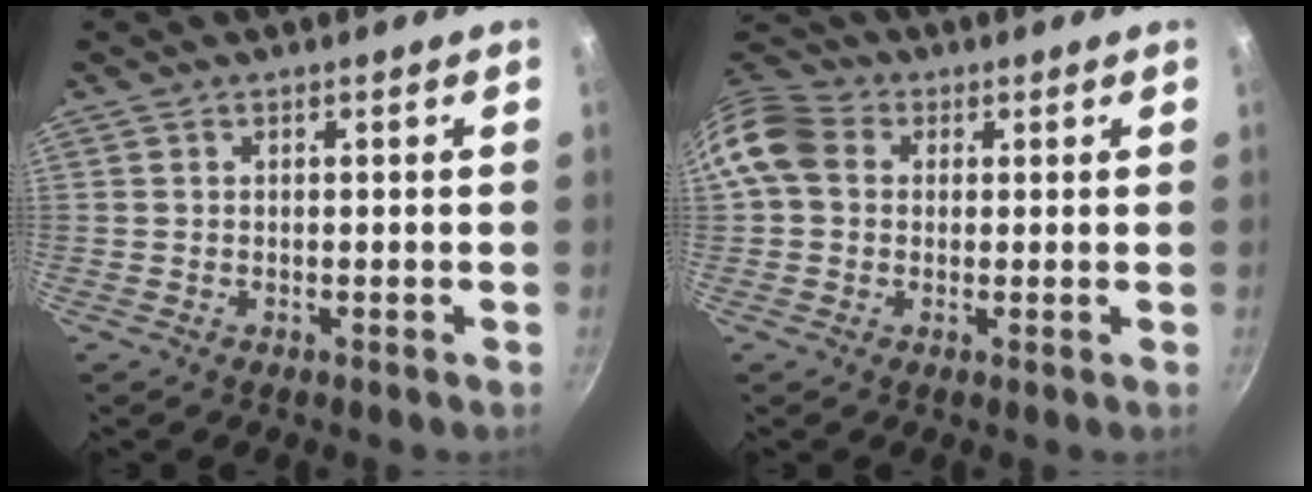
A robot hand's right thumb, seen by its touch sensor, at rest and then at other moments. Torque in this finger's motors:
{"motor_torque": [-0.28, 0.49, 0.18, -0.18, 0.09]}